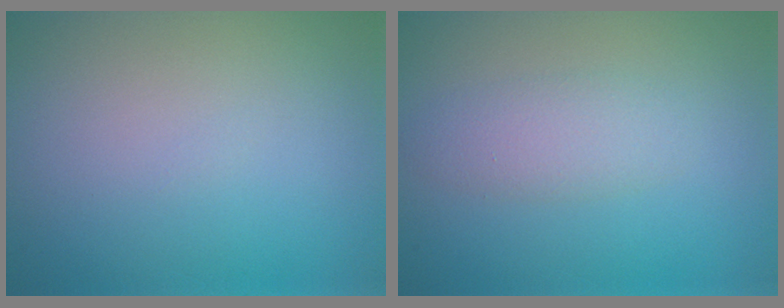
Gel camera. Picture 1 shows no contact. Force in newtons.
{"total": 2.4, "press": 2.4, "slide": 0.0}